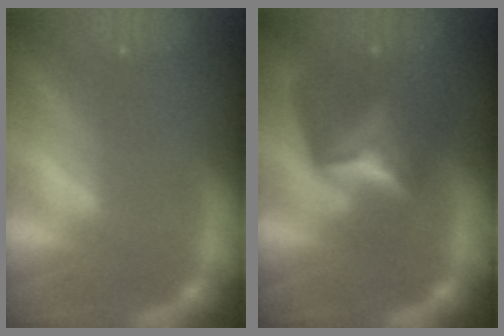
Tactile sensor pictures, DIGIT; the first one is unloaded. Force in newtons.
{"total": 6.9}